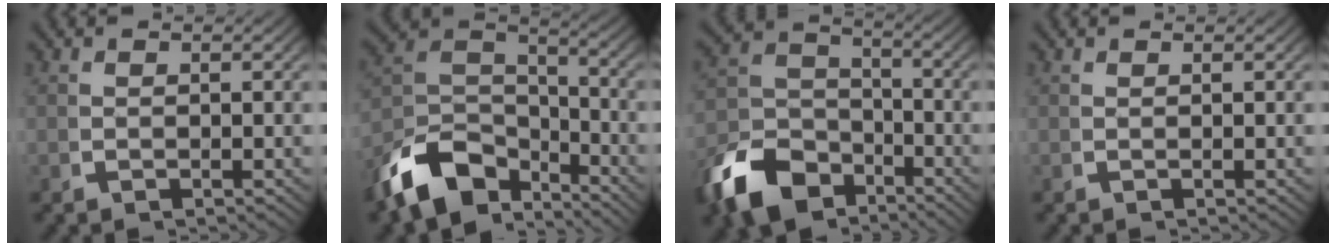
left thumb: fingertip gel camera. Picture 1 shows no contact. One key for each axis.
{"total": 11.0, "fx": -4.1, "fy": 7.2, "fz": 7.2, "tx": -0.153, "ty": -0.032, "tz": -0.060}
{"total": 11.2, "fx": -5.4, "fy": 7.9, "fz": 5.9, "tx": -0.112, "ty": -0.039, "tz": -0.081}
{"total": 0.0}